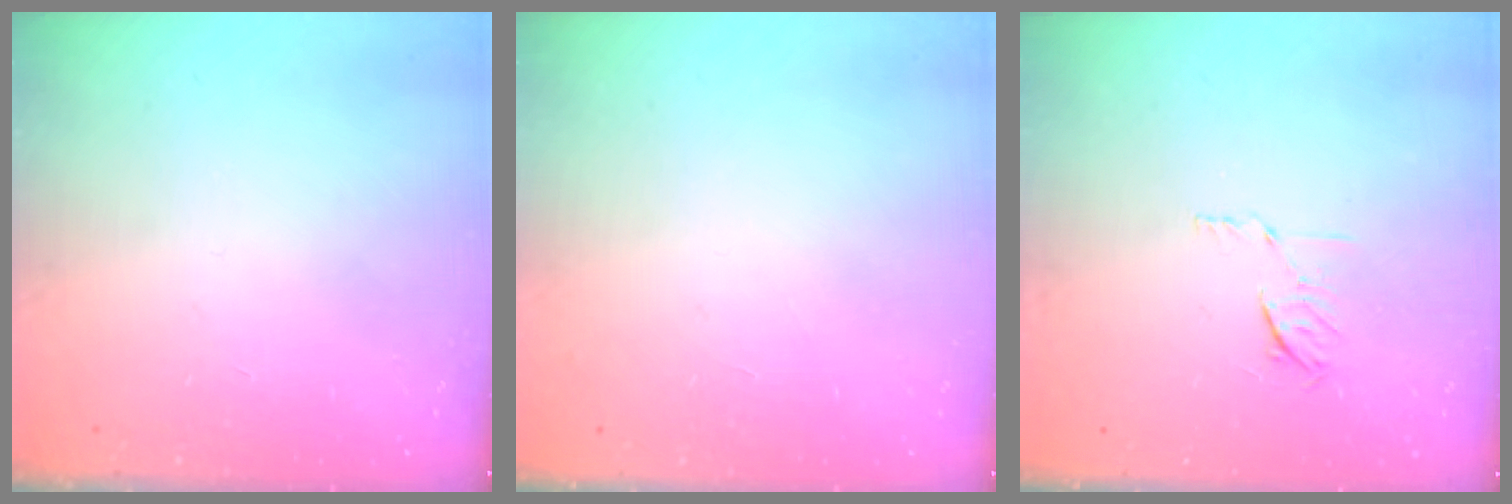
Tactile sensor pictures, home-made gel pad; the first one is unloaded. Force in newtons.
{"total": 4.9, "press": 4.8, "slide": 0.5}
{"total": 5.2, "press": 5.1, "slide": 0.9}